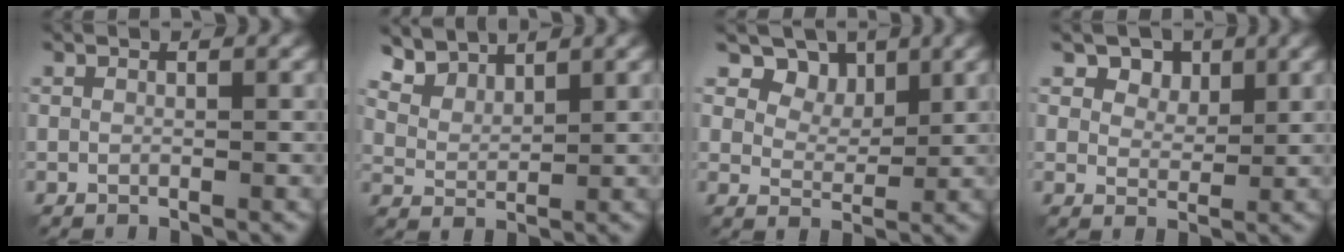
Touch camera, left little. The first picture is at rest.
{"total": 4.7, "force": [4.1, 1.8, 1.5], "torque": [-0.054, -0.006, 0.089]}
{"total": 5.3, "force": [2.9, 3.5, 2.6], "torque": [-0.048, -0.021, 0.060]}
{"total": 3.5, "force": [1.8, 2.5, 1.7], "torque": [-0.038, -0.017, 0.041]}